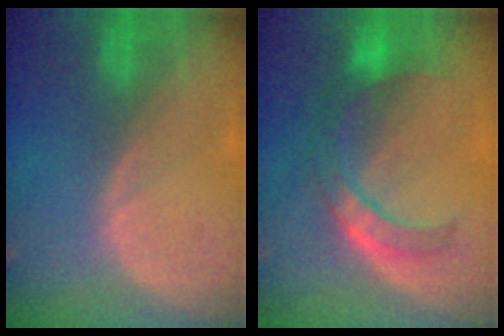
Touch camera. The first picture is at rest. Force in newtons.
{"total": 7.5, "press": 7.3, "slide": 1.7}